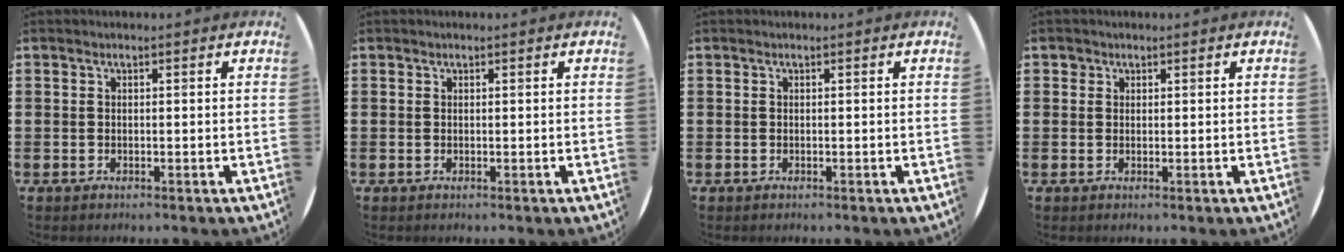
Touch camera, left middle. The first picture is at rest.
{"total": 0.0}
{"total": 0.0}
{"total": 0.9, "force": [0.6, 0.6, 0.0], "torque": [0.007, 0.000, 0.011]}